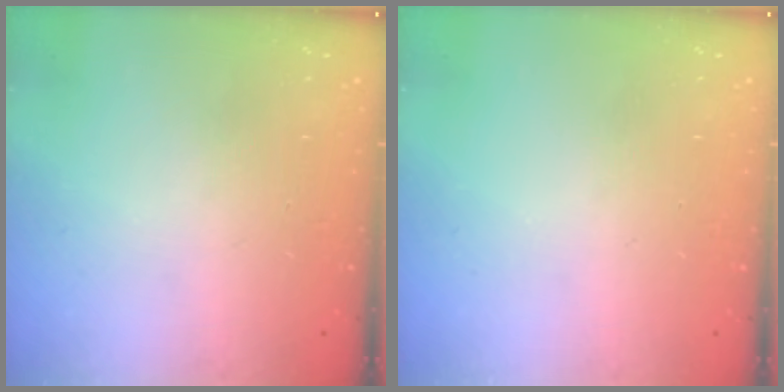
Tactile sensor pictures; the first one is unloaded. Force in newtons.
{"total": 0.0}